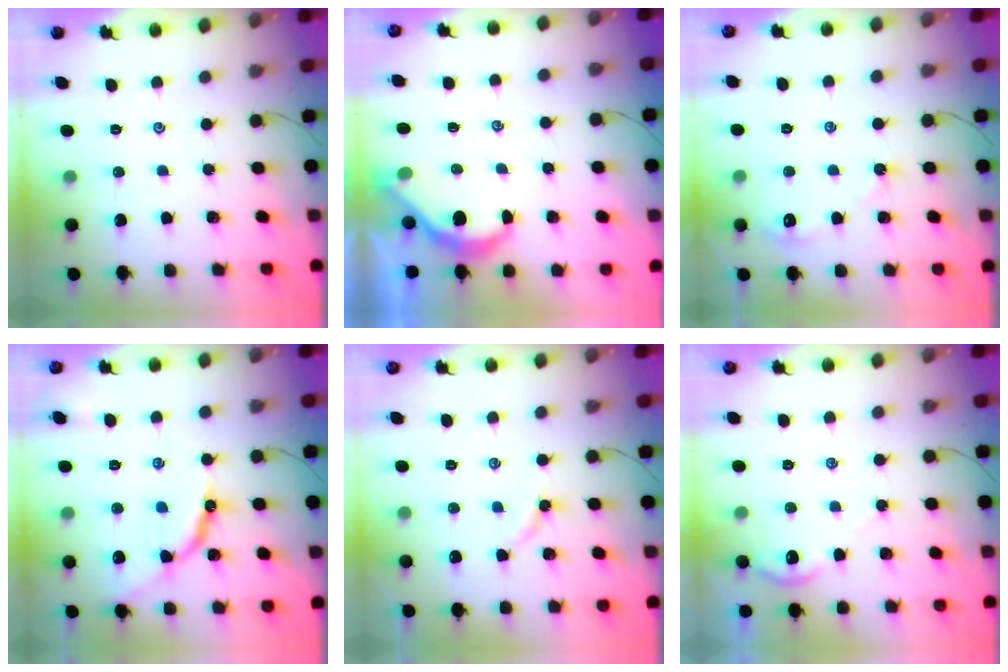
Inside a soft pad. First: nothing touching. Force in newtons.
{"total": 4.9, "press": 4.9, "slide": 0.2}
{"total": 2.8, "press": 2.8, "slide": 0.4}
{"total": 9.7, "press": 9.6, "slide": 1.1}
{"total": 3.0, "press": 2.9, "slide": 0.3}
{"total": 2.2, "press": 2.2, "slide": 0.4}